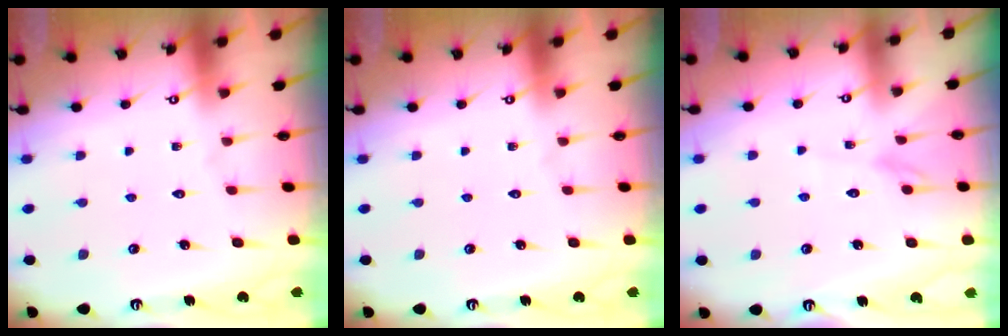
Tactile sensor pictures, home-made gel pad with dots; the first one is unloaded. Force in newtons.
{"total": 0.0}
{"total": 2.5, "press": 2.5, "slide": 0.3}